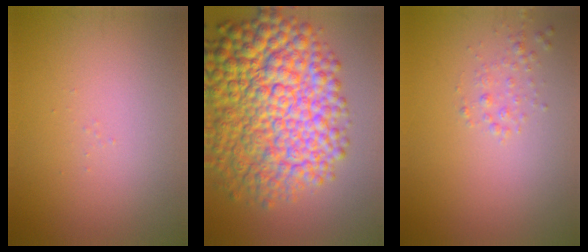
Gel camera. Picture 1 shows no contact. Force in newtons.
{"total": 13.2, "press": 13.2, "slide": 0.2}
{"total": 1.2, "press": 1.2, "slide": 0.1}